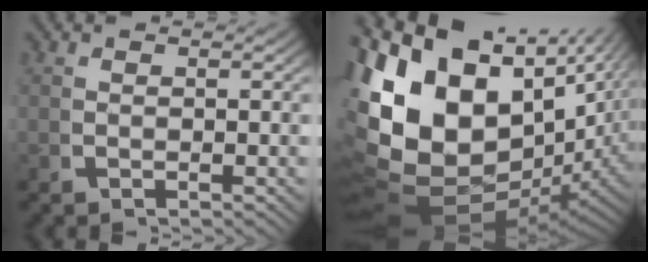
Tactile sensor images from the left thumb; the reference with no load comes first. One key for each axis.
{"total": 22.0, "fx": -0.2, "fy": 15.8, "fz": 15.4, "tx": -0.309, "ty": -0.046, "tz": 0.012}